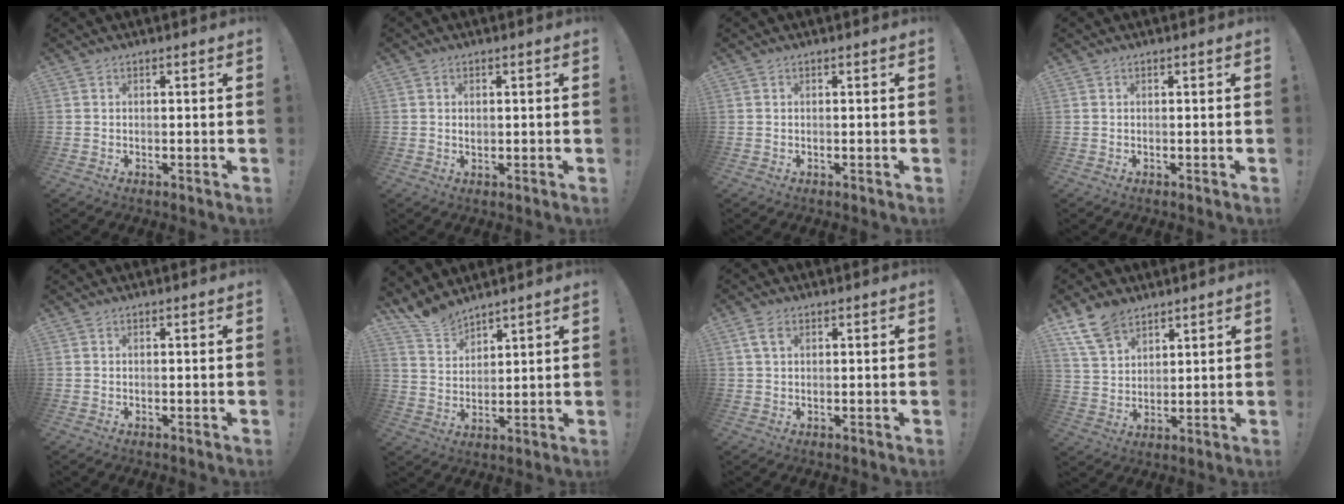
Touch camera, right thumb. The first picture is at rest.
{"total": 0.8, "force": [0.3, 0.6, 0.4], "torque": [-0.006, 0.000, 0.005]}
{"total": 0.0}
{"total": 0.0}
{"total": 0.0}
{"total": 8.0, "force": [7.3, 3.0, 1.5], "torque": [-0.036, -0.052, 0.141]}
{"total": 3.9, "force": [1.7, 2.1, 2.8], "torque": [-0.053, 0.003, 0.033]}
{"total": 10.9, "force": [7.6, 6.5, 4.3], "torque": [-0.085, -0.033, 0.151]}